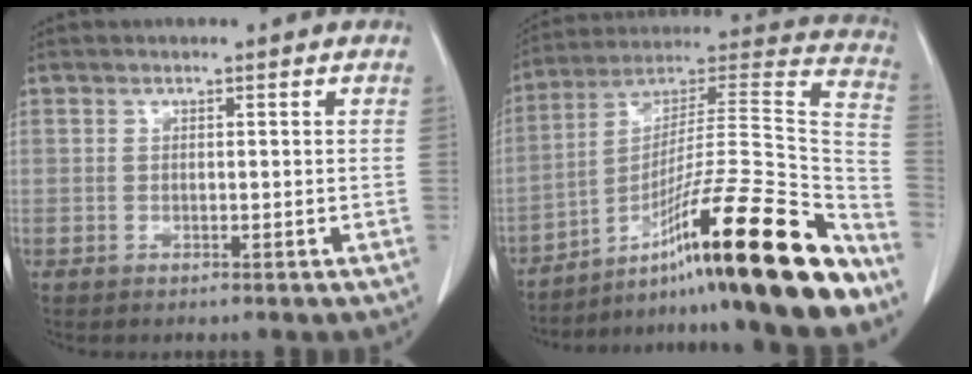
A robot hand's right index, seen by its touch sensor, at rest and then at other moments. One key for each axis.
{"total": 28.1, "fx": -18.1, "fy": 1.4, "fz": 21.4, "tx": -0.260, "ty": 0.020, "tz": -0.300}